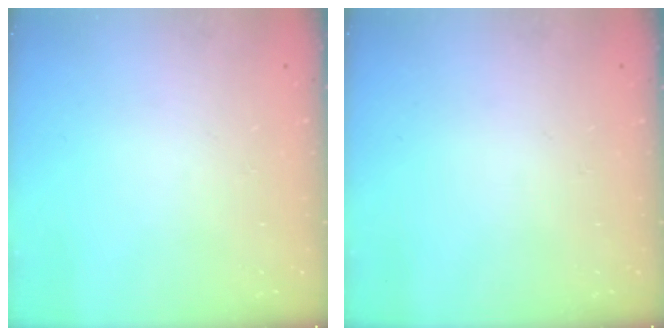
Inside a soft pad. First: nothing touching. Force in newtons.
{"total": 0.0}